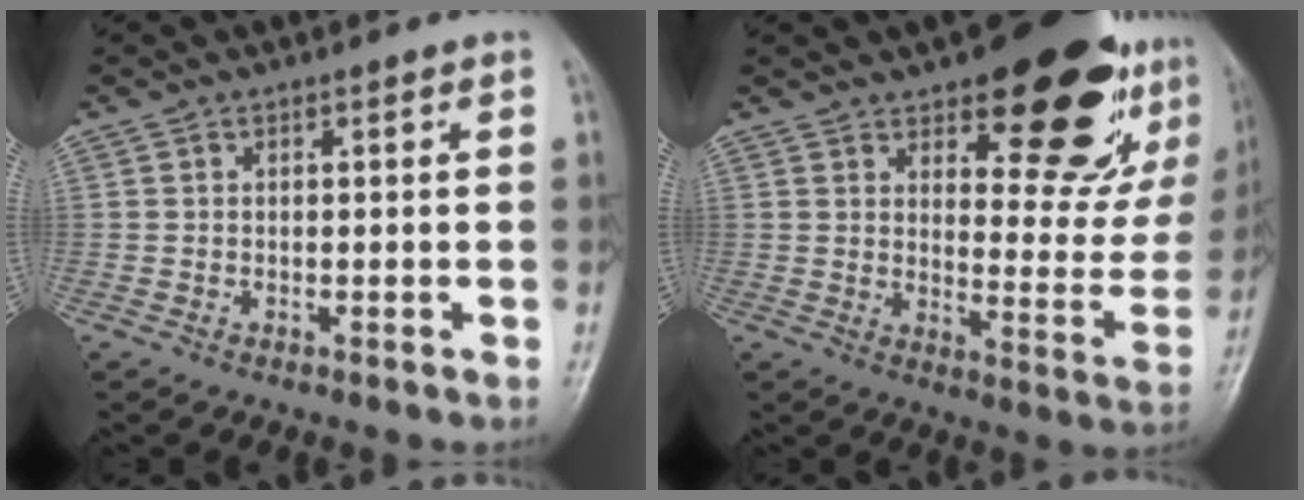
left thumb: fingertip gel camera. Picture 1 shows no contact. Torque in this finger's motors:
{"motor_torque": [0.89, 0.55, 1.62, -1.15, 0.16]}